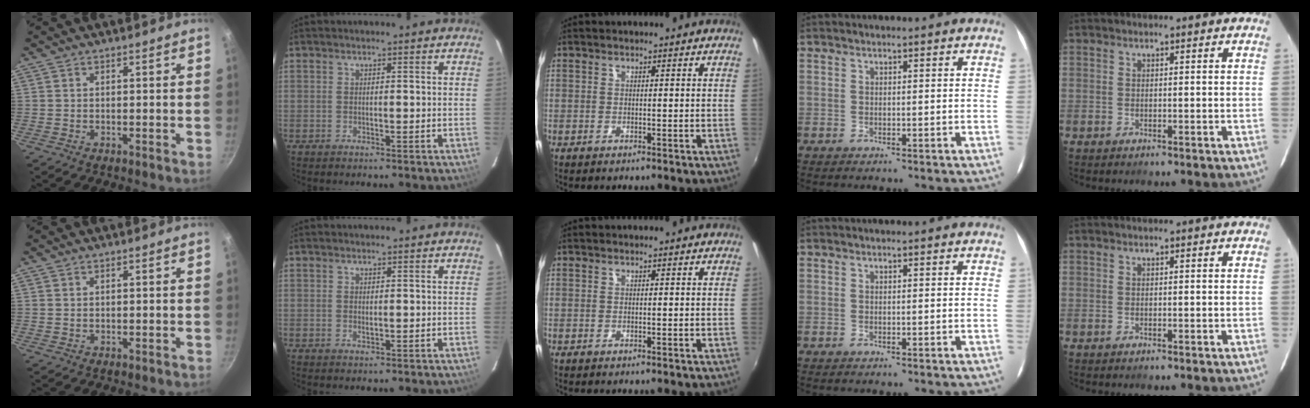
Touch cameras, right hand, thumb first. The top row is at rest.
{"index": {"total": 0.9, "force": [0.1, 0.6, 0.6], "torque": [-0.012, 0.000, 0.002]}}